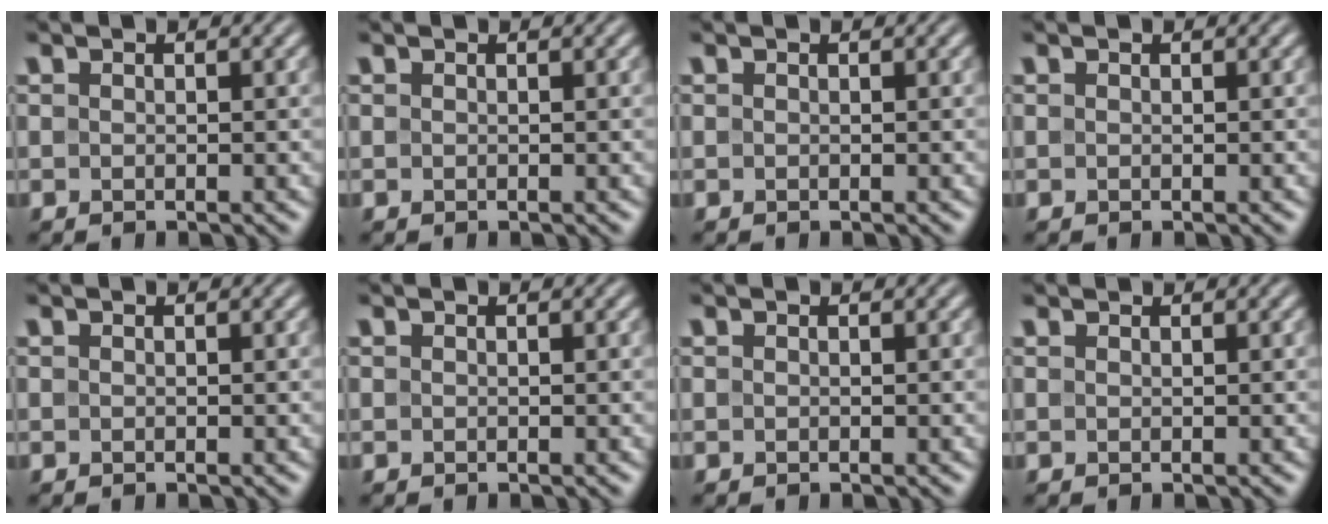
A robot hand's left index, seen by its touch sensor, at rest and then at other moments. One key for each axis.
{"total": 0.0}
{"total": 0.0}
{"total": 0.0}
{"total": 0.0}
{"total": 0.0}
{"total": 0.0}
{"total": 0.6, "fx": 0.6, "fy": 0.1, "fz": 0.1, "tx": -0.004, "ty": -0.001, "tz": 0.007}